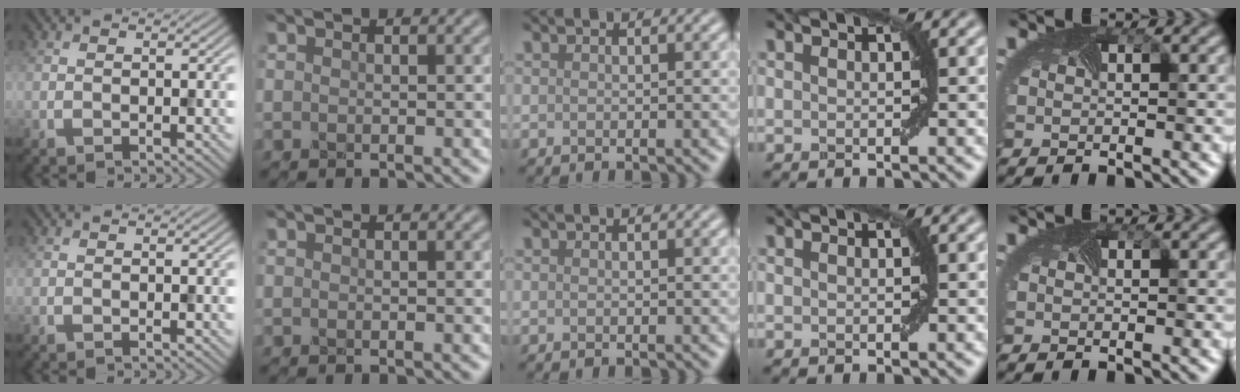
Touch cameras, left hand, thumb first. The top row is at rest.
{}